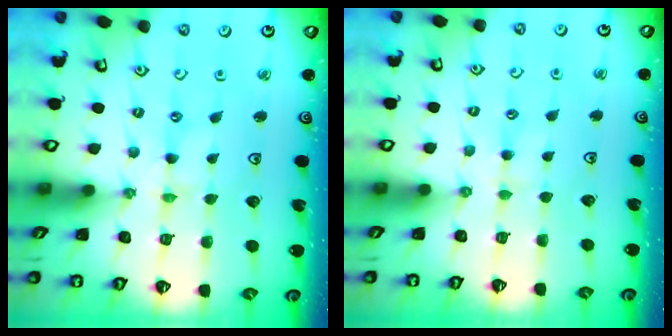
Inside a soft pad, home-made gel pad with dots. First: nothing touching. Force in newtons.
{"total": 2.6, "press": 2.5, "slide": 0.5}